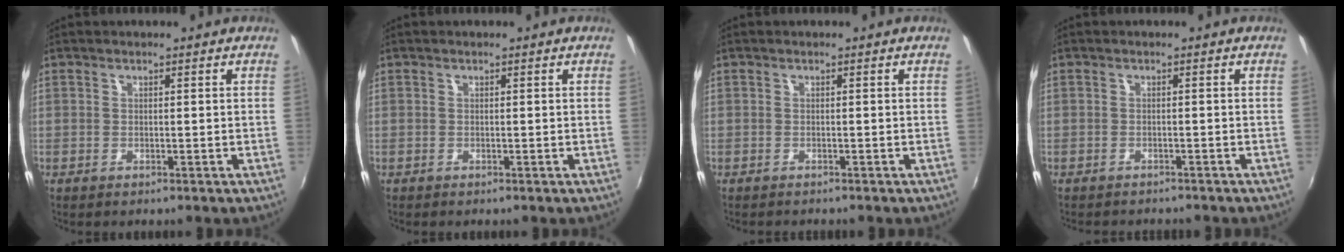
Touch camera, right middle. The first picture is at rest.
{"total": 0.0}
{"total": 0.8, "force": [-0.8, 0.2, 0.1], "torque": [-0.004, -0.004, -0.013]}
{"total": 2.7, "force": [-2.5, 0.7, 0.7], "torque": [-0.023, -0.008, -0.038]}